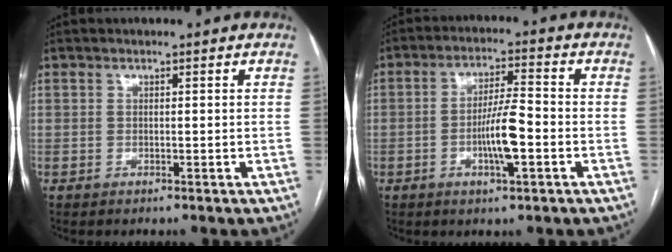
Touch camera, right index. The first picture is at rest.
{"total": 7.3, "force": [-2.1, 0.9, 6.9], "torque": [-0.129, 0.002, -0.037]}